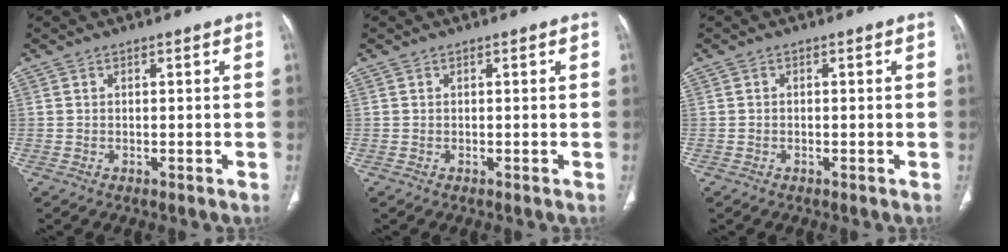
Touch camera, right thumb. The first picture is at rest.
{"total": 0.0}
{"total": 0.0}